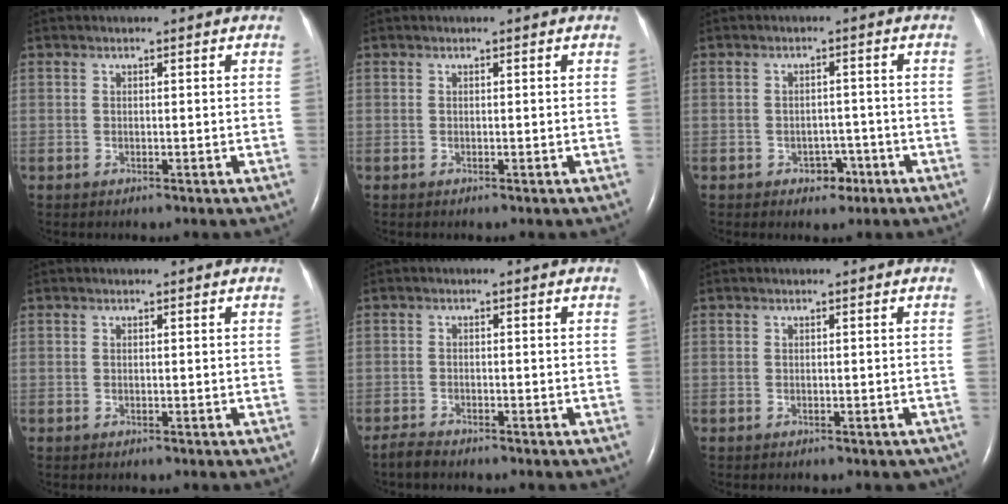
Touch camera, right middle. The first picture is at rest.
{"total": 0.0}
{"total": 3.0, "force": [-1.7, 2.1, 1.4], "torque": [-0.013, 0.006, -0.016]}
{"total": 0.0}
{"total": 1.7, "force": [-1.6, 0.2, 0.5], "torque": [-0.018, -0.005, -0.030]}
{"total": 1.4, "force": [-1.1, 0.7, 0.6], "torque": [-0.003, 0.000, -0.009]}